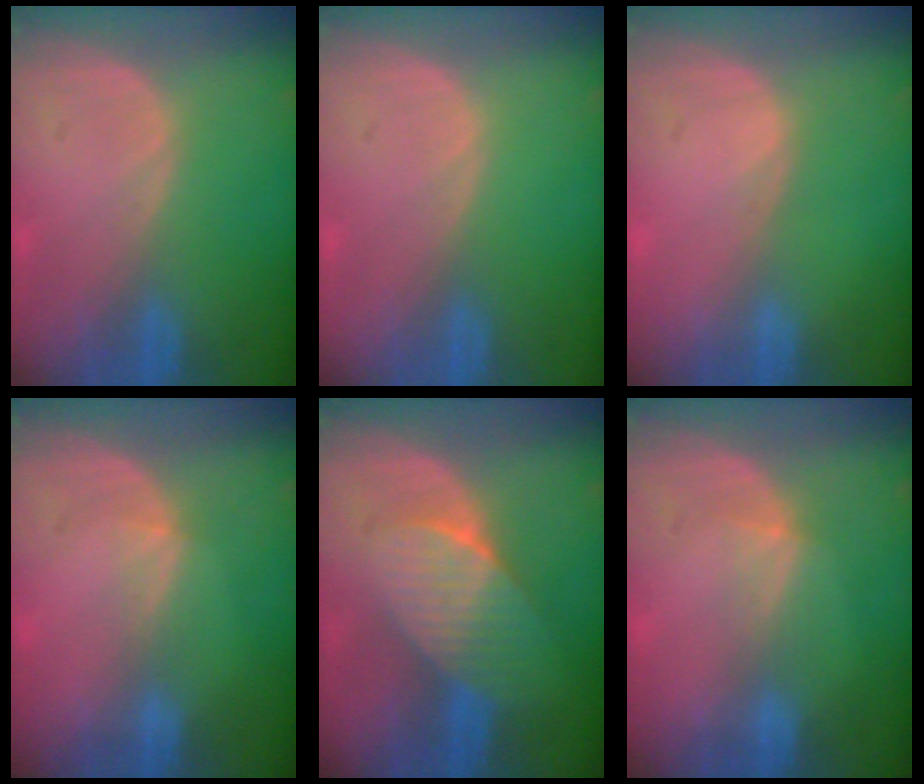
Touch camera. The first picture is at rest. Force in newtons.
{"total": 0.0}
{"total": 0.0}
{"total": 1.7, "press": 1.3, "slide": 1.1}
{"total": 7.5, "press": 6.7, "slide": 3.4}
{"total": 2.4, "press": 2.1, "slide": 1.2}